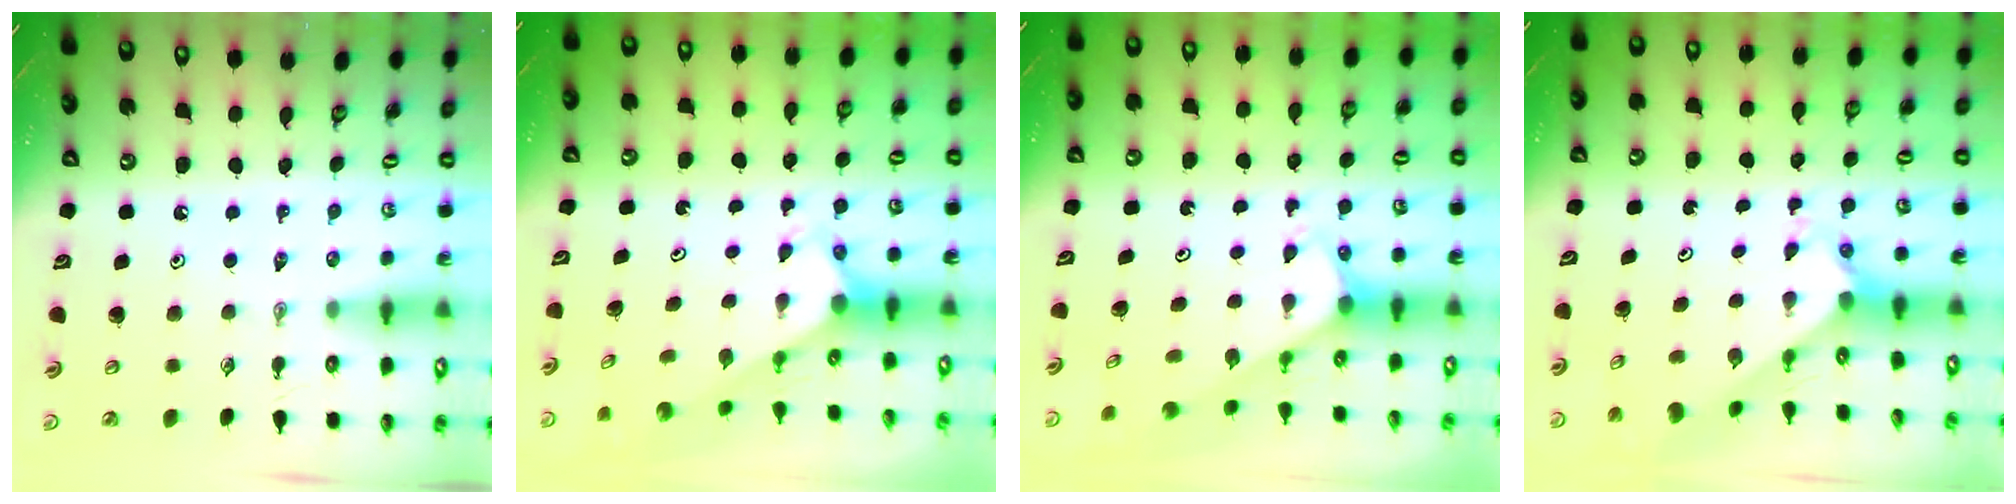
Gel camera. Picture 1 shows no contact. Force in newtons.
{"total": 2.7, "press": 2.7, "slide": 0.2}
{"total": 2.1, "press": 2.1, "slide": 0.1}
{"total": 2.1, "press": 2.1, "slide": 0.1}